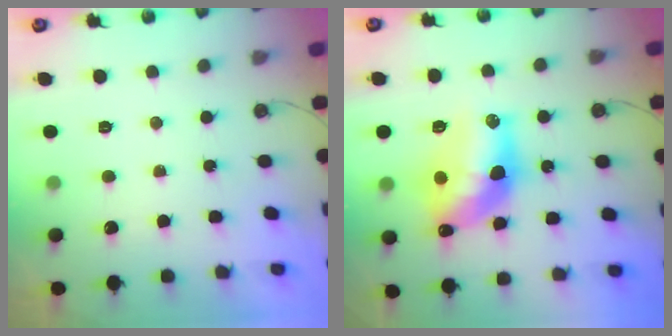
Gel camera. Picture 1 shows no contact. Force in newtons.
{"total": 15.0, "press": 14.9, "slide": 0.9}